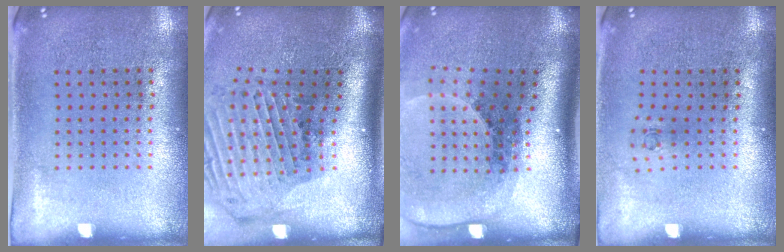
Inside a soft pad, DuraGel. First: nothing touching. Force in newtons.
{"total": 3.0, "press": 2.2, "slide": 2.1}
{"total": 2.7, "press": 1.9, "slide": 2.0}
{"total": 0.6, "press": 0.3, "slide": 0.5}